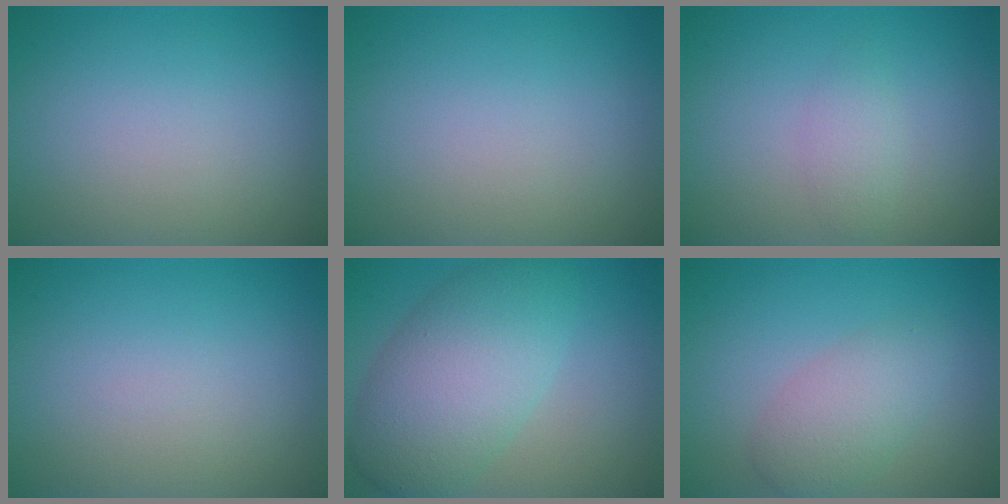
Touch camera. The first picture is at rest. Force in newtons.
{"total": 0.0}
{"total": 1.5, "press": 1.5, "slide": 0.0}
{"total": 0.0}
{"total": 7.7, "press": 7.7, "slide": 0.3}
{"total": 3.2, "press": 3.2, "slide": 0.1}